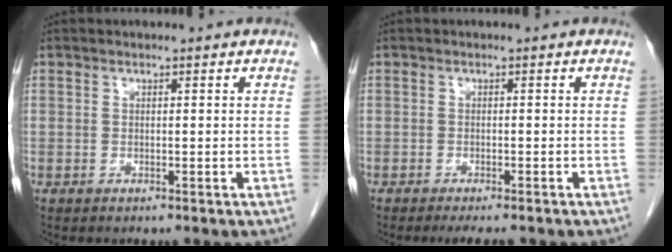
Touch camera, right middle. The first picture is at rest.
{"total": 4.5, "force": [-3.7, 0.8, 2.3], "torque": [-0.024, -0.009, -0.050]}